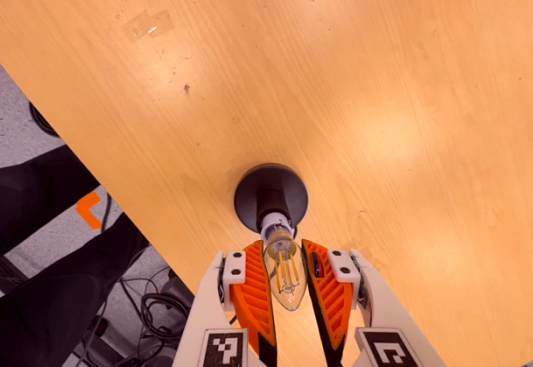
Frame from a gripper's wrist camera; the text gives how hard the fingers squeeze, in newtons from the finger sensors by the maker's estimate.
{"total": 16.0, "left": 17.9, "right": 14.2}